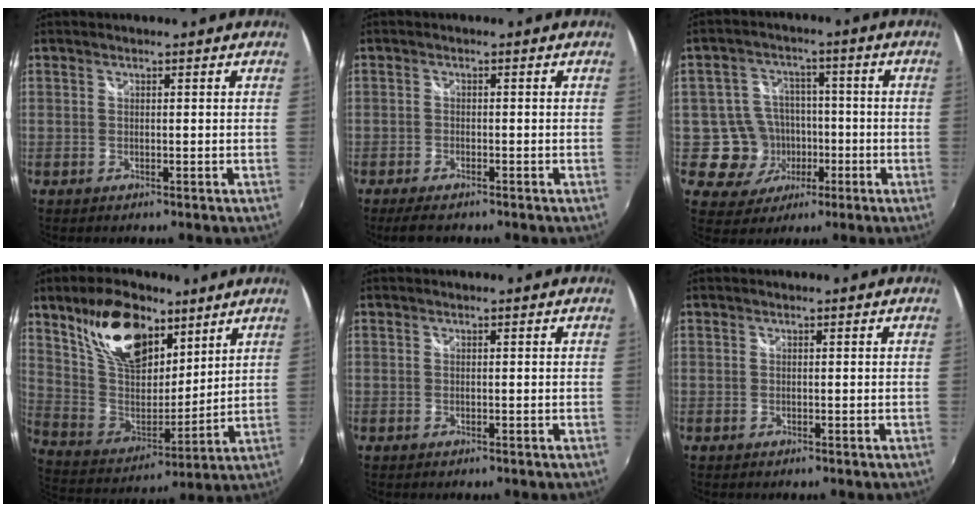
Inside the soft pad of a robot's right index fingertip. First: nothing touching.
{"total": 4.4, "force": [-3.6, 1.3, 2.2], "torque": [-0.055, -0.018, -0.063]}
{"total": 9.4, "force": [-2.6, 8.9, 1.6], "torque": [-0.049, 0.018, -0.030]}
{"total": 19.2, "force": [11.3, 10.3, 11.6], "torque": [-0.234, 0.022, 0.216]}
{"total": 0.0}
{"total": 0.0}